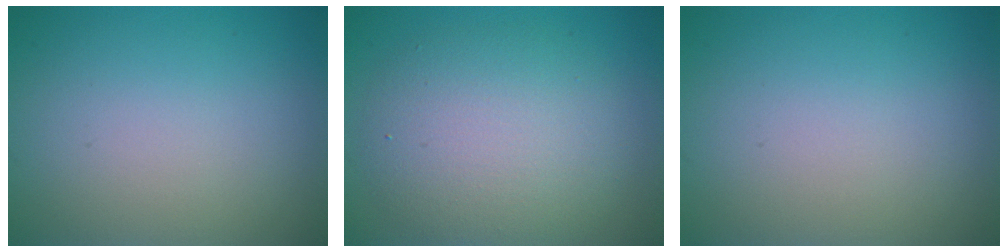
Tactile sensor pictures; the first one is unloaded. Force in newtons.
{"total": 6.3, "press": 6.3, "slide": 0.2}
{"total": 0.0}